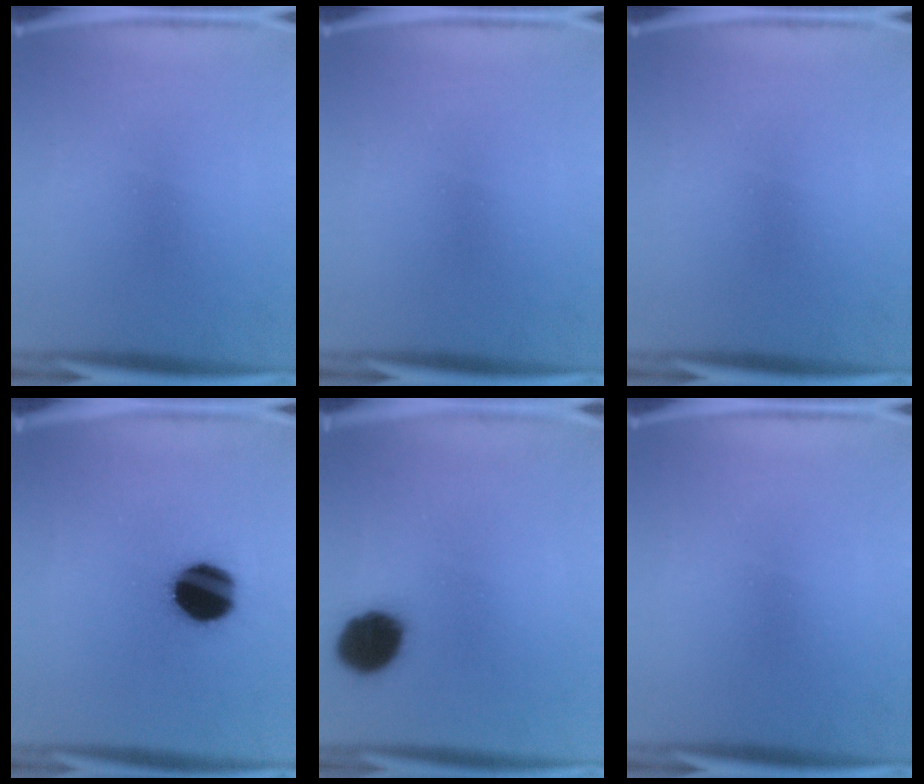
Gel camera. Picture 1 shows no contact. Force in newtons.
{"total": 0.0}
{"total": 0.0}
{"total": 17.4}
{"total": 10.7}
{"total": 0.0}